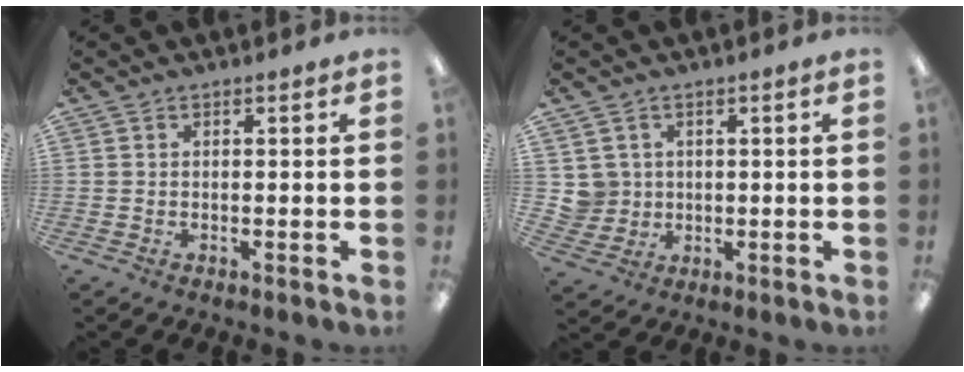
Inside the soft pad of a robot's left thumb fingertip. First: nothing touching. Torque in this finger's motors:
{"motor_torque": [-0.07, 0.20, -0.22, 0.16, 0.01]}